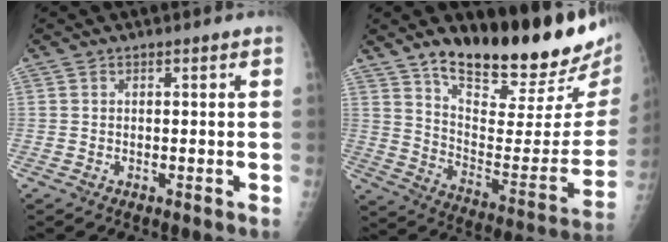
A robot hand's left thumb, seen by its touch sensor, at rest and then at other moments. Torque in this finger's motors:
{"motor_torque": [0.33, 0.42, 0.81, -1.96, 0.07]}